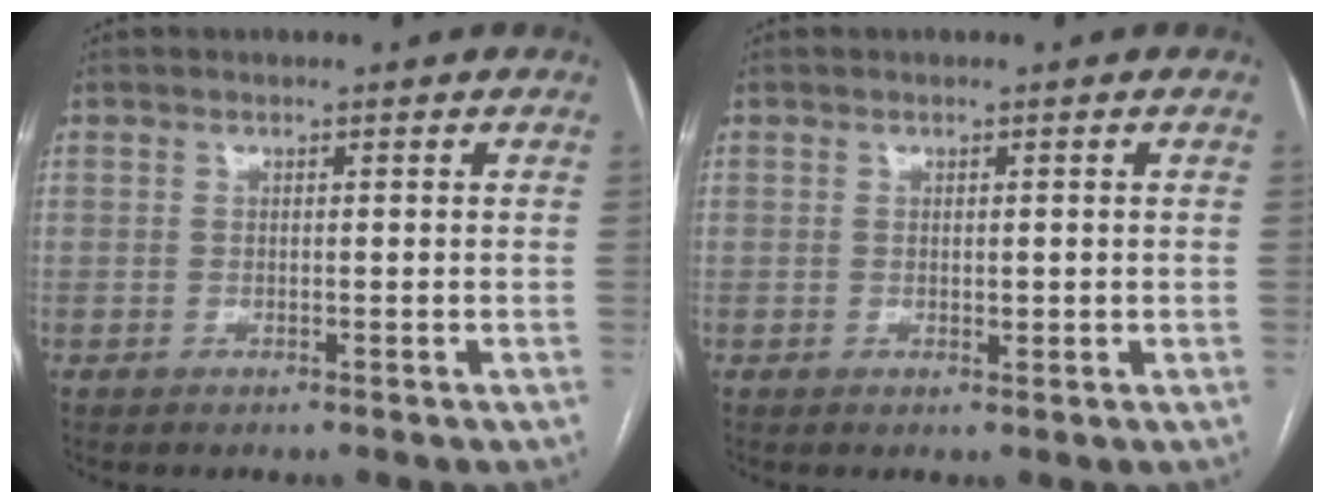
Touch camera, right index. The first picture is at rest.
{"total": 1.0, "force": [0.1, 0.6, 0.9], "torque": [-0.011, -0.003, 0.004]}